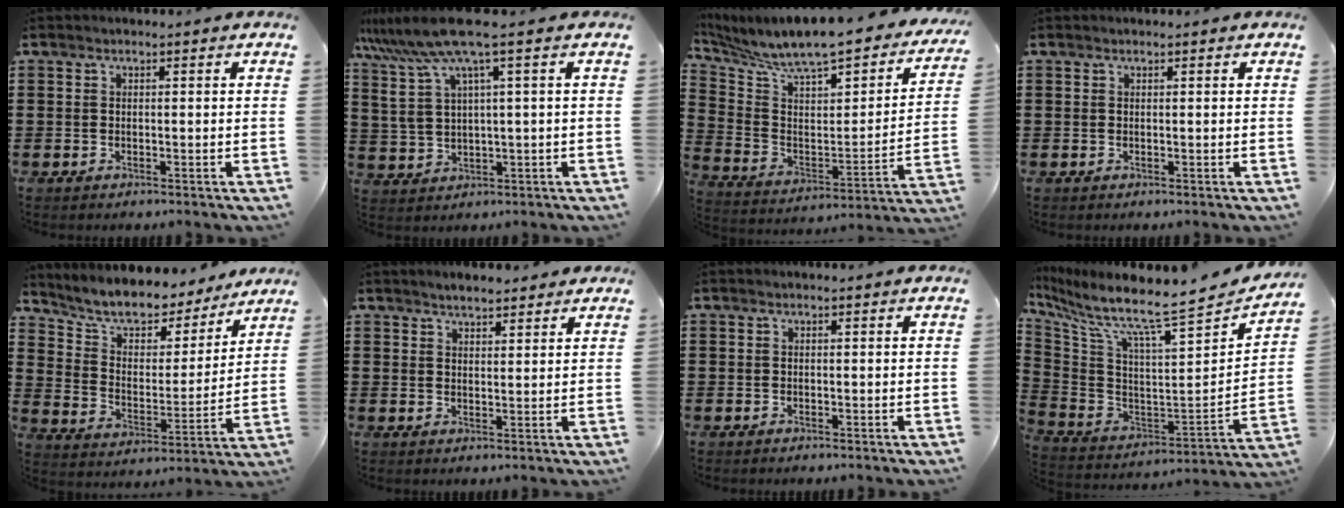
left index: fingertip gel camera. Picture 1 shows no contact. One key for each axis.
{"total": 8.0, "fx": 4.5, "fy": 0.3, "fz": 6.6, "tx": -0.163, "ty": -0.028, "tz": 0.072}
{"total": 7.2, "fx": 6.4, "fy": 1.2, "fz": 3.0, "tx": -0.095, "ty": -0.064, "tz": 0.101}
{"total": 0.0}
{"total": 7.2, "fx": 6.7, "fy": 2.2, "fz": 1.6, "tx": -0.069, "ty": -0.049, "tz": 0.115}
{"total": 2.6, "fx": 2.5, "fy": 0.6, "fz": 0.4, "tx": -0.014, "ty": 0.003, "tz": 0.048}
{"total": 0.0}
{"total": 8.3, "fx": 6.9, "fy": -0.4, "fz": 4.6, "tx": -0.111, "ty": -0.078, "tz": 0.100}